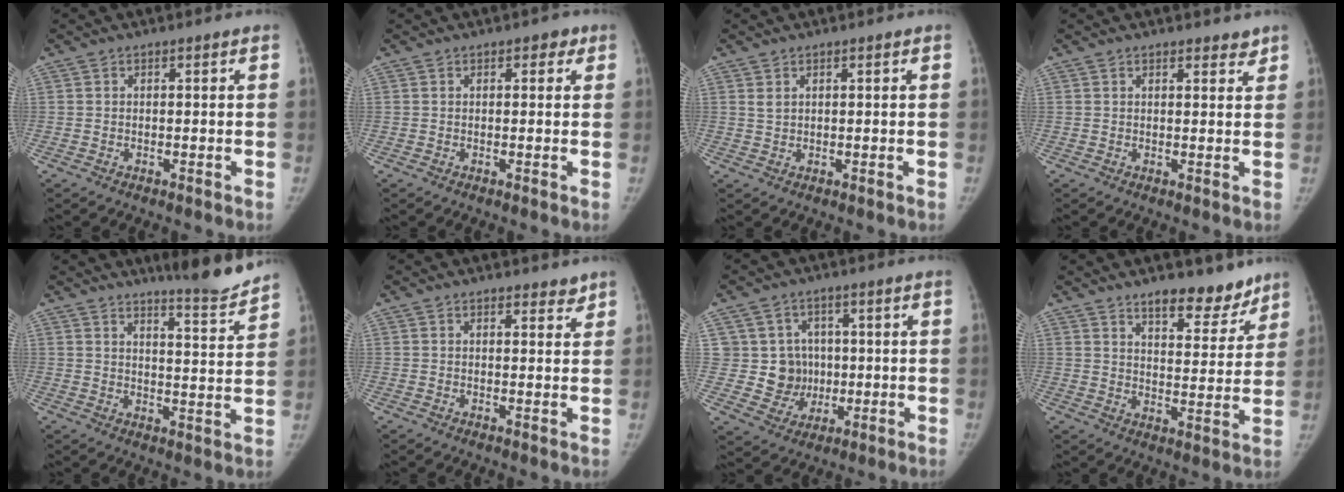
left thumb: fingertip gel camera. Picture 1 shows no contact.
{"total": 1.8, "force": [0.8, 1.1, 1.1], "torque": [0.002, 0.001, 0.005]}
{"total": 1.2, "force": [0.8, 0.6, 0.7], "torque": [-0.009, 0.000, 0.019]}
{"total": 2.8, "force": [2.4, 1.1, 0.9], "torque": [0.008, -0.011, 0.028]}
{"total": 8.7, "force": [8.1, 0.1, 3.1], "torque": [-0.037, -0.072, 0.115]}
{"total": 2.8, "force": [2.4, 1.1, 0.9], "torque": [0.008, -0.013, 0.030]}
{"total": 8.5, "force": [1.0, 8.3, 1.6], "torque": [0.018, 0.007, 0.025]}
{"total": 11.1, "force": [8.6, 4.4, 5.5], "torque": [-0.039, -0.061, 0.131]}